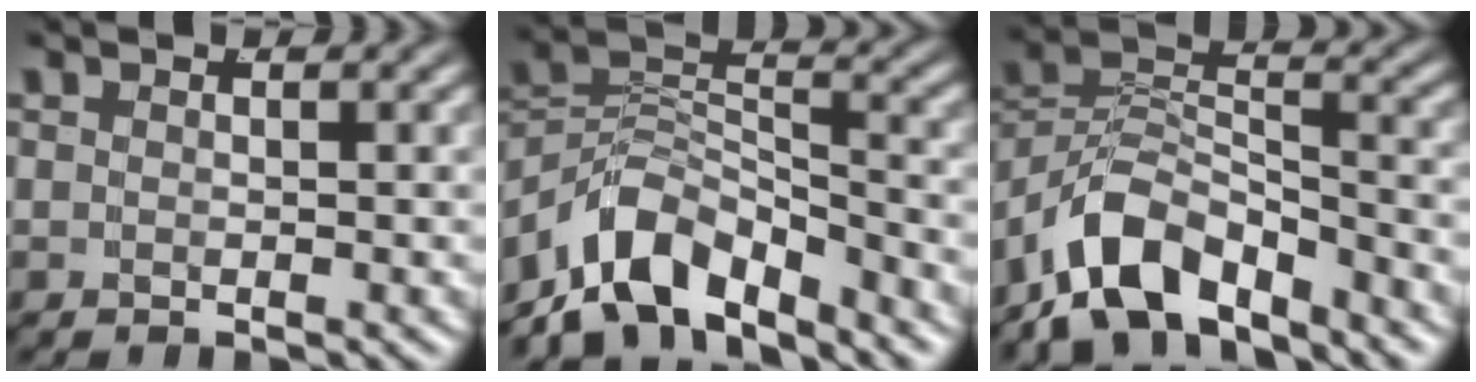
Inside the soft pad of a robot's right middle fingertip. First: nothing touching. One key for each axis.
{"total": 9.4, "fx": -4.6, "fy": 6.2, "fz": 5.5, "tx": -0.103, "ty": -0.029, "tz": -0.070}
{"total": 7.8, "fx": -4.7, "fy": 4.5, "fz": 4.4, "tx": -0.083, "ty": -0.018, "tz": -0.076}